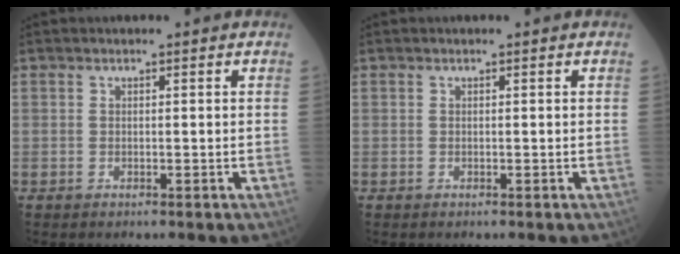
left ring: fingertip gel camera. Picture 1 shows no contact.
{"total": 0.0}